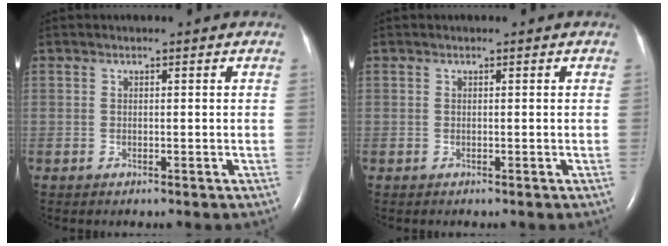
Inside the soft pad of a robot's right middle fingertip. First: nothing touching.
{"total": 0.0}